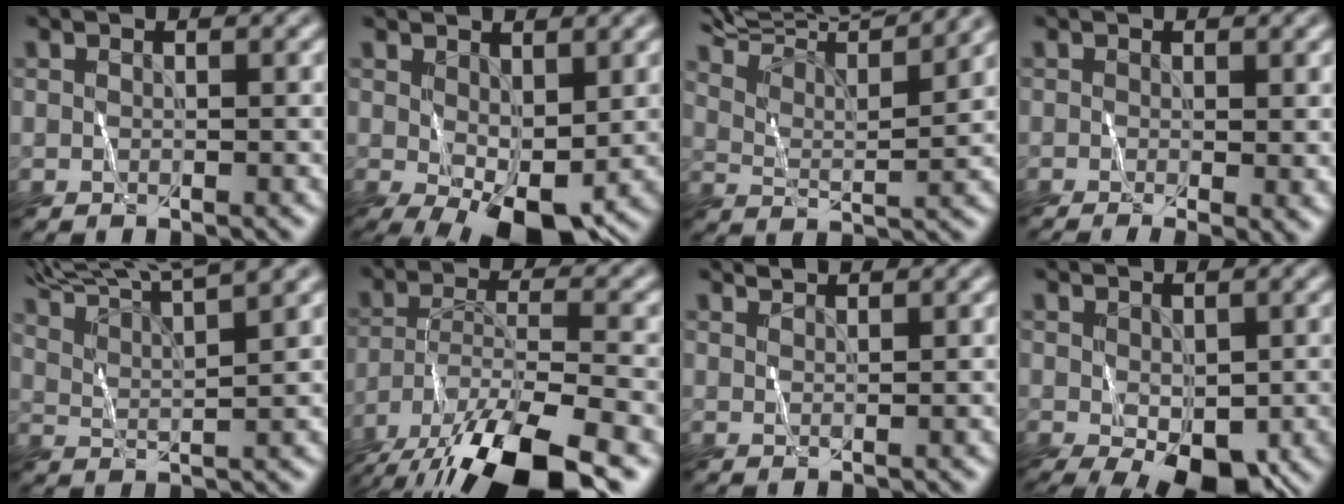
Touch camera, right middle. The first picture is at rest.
{"total": 6.1, "force": [-0.9, 2.8, 5.3], "torque": [-0.099, -0.005, -0.009]}
{"total": 11.6, "force": [10.2, 2.0, 5.2], "torque": [-0.098, 0.017, 0.125]}
{"total": 1.6, "force": [0.0, 0.3, 1.6], "torque": [-0.020, -0.004, 0.000]}
{"total": 9.1, "force": [8.0, 1.3, 4.2], "torque": [-0.078, 0.032, 0.094]}
{"total": 11.9, "force": [-8.9, 3.1, 7.3], "torque": [-0.135, -0.013, -0.154]}
{"total": 1.1, "force": [1.1, -0.2, 0.1], "torque": [-0.007, 0.005, 0.019]}
{"total": 6.3, "force": [-2.0, 3.2, 5.0], "torque": [-0.096, -0.004, -0.026]}